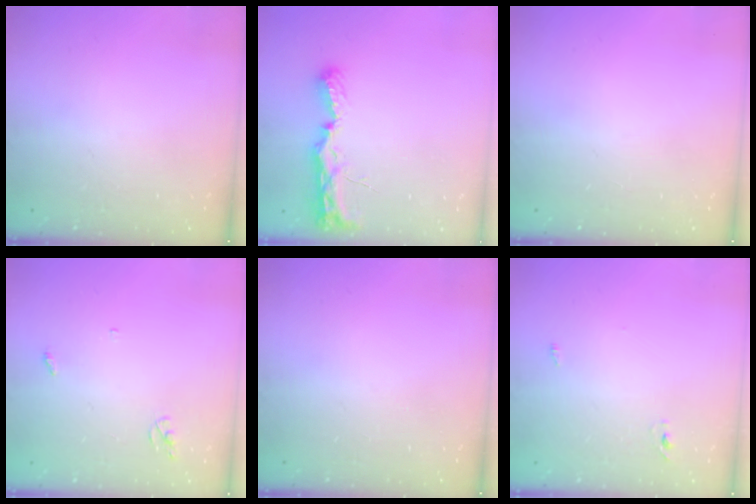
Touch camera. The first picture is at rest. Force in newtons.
{"total": 7.7, "press": 7.7, "slide": 0.5}
{"total": 0.0}
{"total": 2.6, "press": 2.6, "slide": 0.2}
{"total": 0.0}
{"total": 2.4, "press": 2.2, "slide": 1.0}